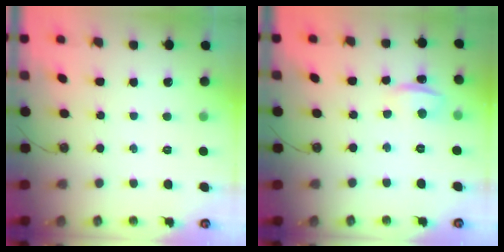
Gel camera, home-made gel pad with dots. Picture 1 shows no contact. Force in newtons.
{"total": 1.6, "press": 1.4, "slide": 0.7}